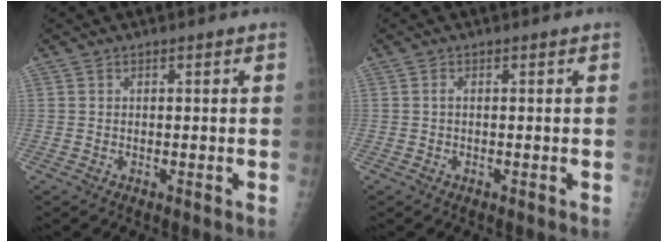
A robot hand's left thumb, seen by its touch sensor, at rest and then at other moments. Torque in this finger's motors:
{"motor_torque": [-0.31, 0.42, 0.19, 0.15, 0.01]}